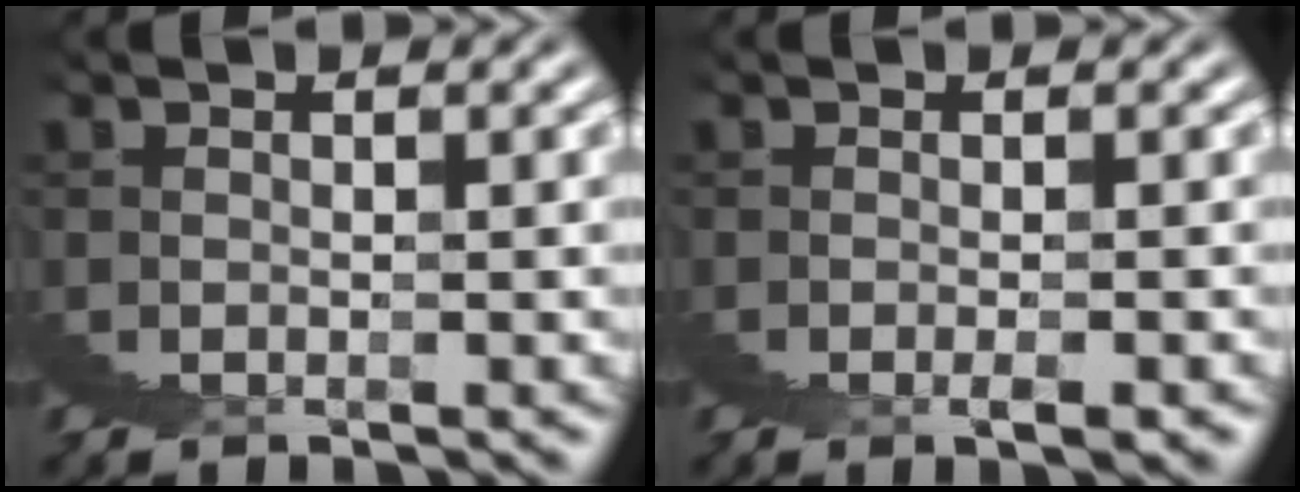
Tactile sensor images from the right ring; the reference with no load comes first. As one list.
[{"total": 1.5, "force": [0.5, -1.4, -0.1], "torque": [0.018, 0.012, 0.006]}]